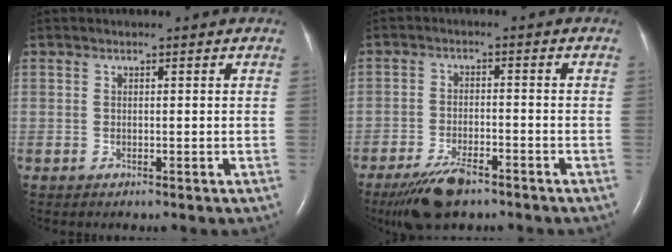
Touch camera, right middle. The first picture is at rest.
{"total": 7.3, "force": [-5.4, 2.1, 4.5], "torque": [-0.092, -0.013, -0.095]}